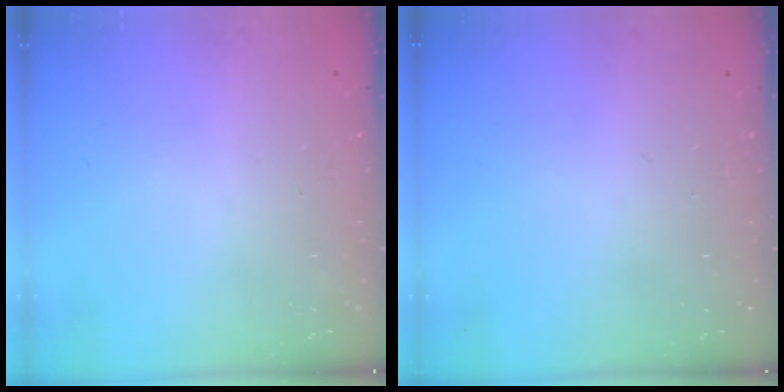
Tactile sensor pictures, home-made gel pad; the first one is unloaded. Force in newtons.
{"total": 0.0}